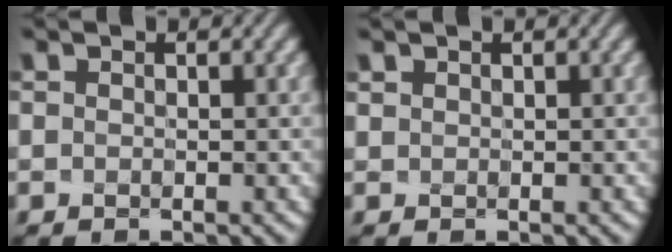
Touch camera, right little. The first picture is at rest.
{"total": 0.9, "force": [0.5, 0.7, 0.3], "torque": [-0.019, 0.013, 0.005]}